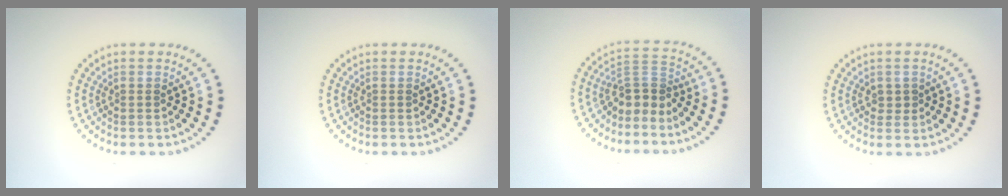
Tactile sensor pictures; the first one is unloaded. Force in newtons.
{"total": 0.0}
{"total": 3.0, "press": 2.1, "slide": 2.2}
{"total": 0.6, "press": 0.5, "slide": 0.3}